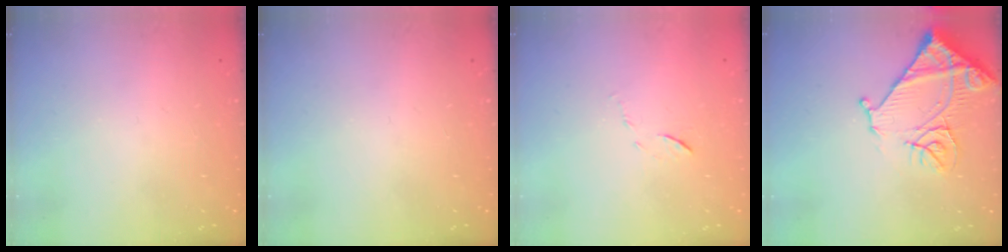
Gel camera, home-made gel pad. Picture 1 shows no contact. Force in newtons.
{"total": 0.0}
{"total": 5.3, "press": 5.2, "slide": 0.4}
{"total": 14.4, "press": 14.3, "slide": 1.7}